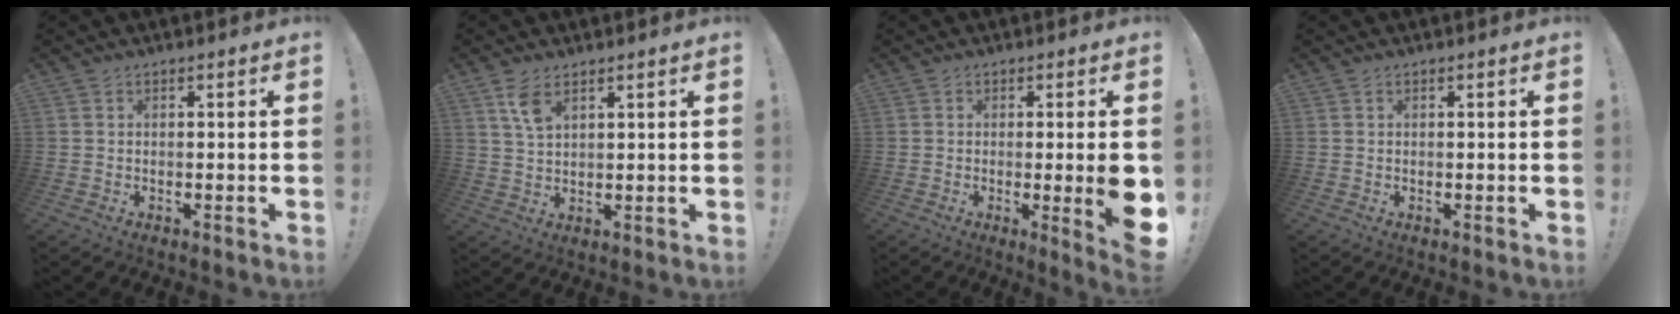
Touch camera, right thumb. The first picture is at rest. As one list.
[{"total": 5.6, "force": [3.3, 2.5, 3.8], "torque": [-0.073, -0.010, 0.060]}, {"total": 8.2, "force": [-0.4, 0.5, 8.1], "torque": [-0.107, -0.016, -0.004]}, {"total": 0.0}]